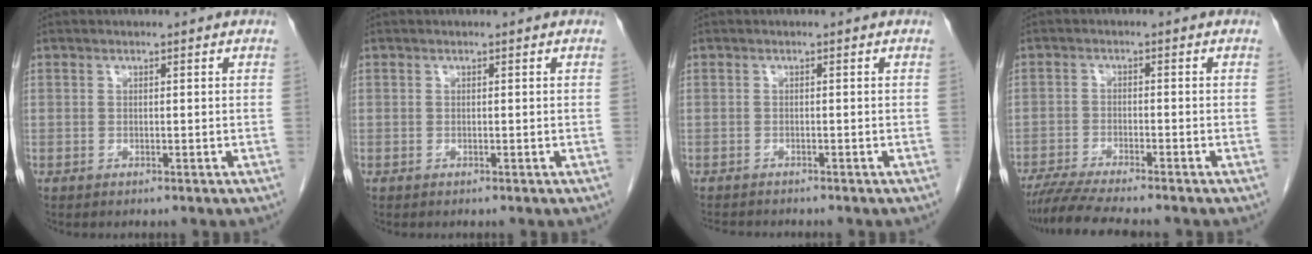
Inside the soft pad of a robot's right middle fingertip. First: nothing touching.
{"total": 0.0}
{"total": 3.6, "force": [-3.4, 0.4, 1.0], "torque": [-0.016, -0.012, -0.052]}
{"total": 8.1, "force": [-7.1, -0.1, 3.9], "torque": [-0.068, -0.022, -0.117]}